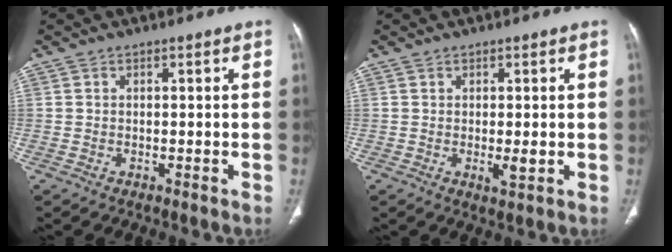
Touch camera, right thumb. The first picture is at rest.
{"total": 2.1, "force": [0.0, 0.5, 2.0], "torque": [-0.031, -0.007, 0.003]}